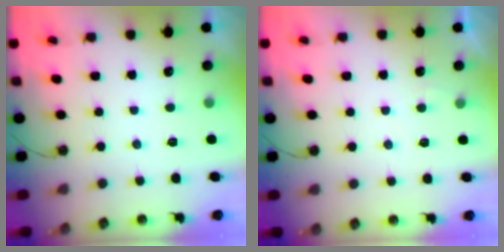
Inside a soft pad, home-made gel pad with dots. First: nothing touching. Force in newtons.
{"total": 2.3, "press": 2.2, "slide": 0.3}